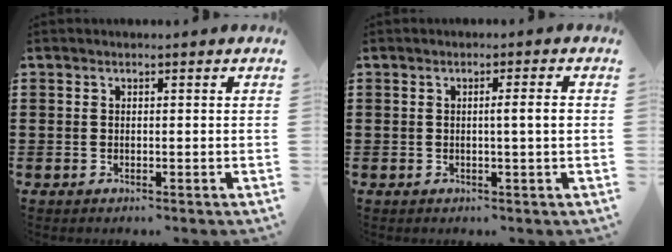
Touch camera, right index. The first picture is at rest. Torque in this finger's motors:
{"motor_torque": [0.97, -0.12, 0.20, 0.08]}